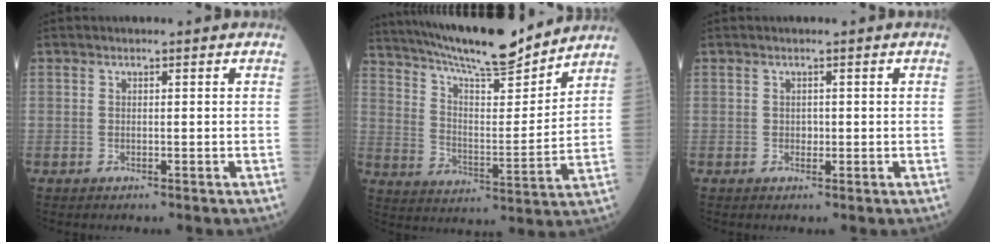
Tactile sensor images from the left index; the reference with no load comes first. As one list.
[{"total": 19.0, "force": [16.9, 1.8, 8.5], "torque": [-0.159, 0.002, 0.279]}, {"total": 0.8, "force": [0.0, 0.6, 0.4], "torque": [-0.005, 0.002, -0.002]}]